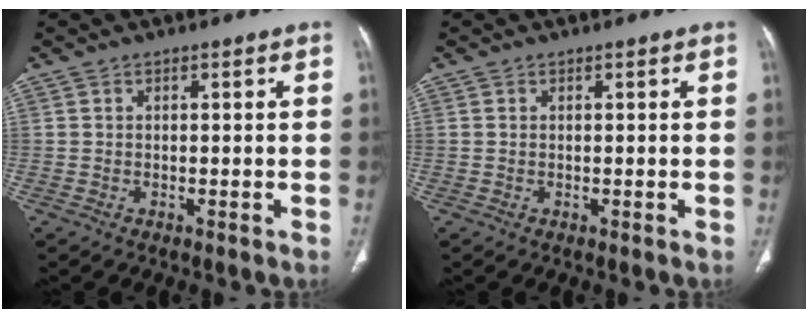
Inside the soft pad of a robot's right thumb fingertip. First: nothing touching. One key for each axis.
{"total": 0.0}